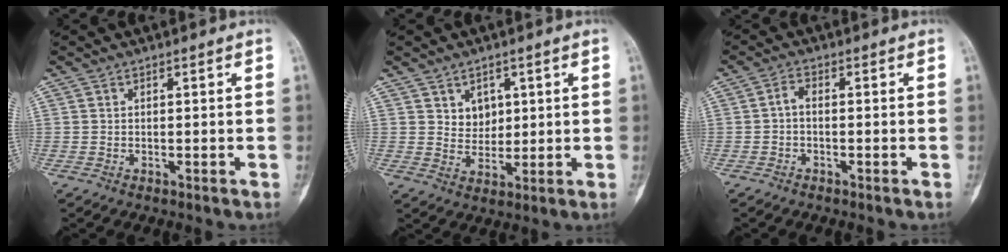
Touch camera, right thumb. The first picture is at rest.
{"total": 4.3, "force": [1.8, 3.4, 1.8], "torque": [-0.006, -0.015, 0.037]}
{"total": 2.0, "force": [-0.5, 0.9, 1.7], "torque": [-0.031, 0.006, -0.016]}